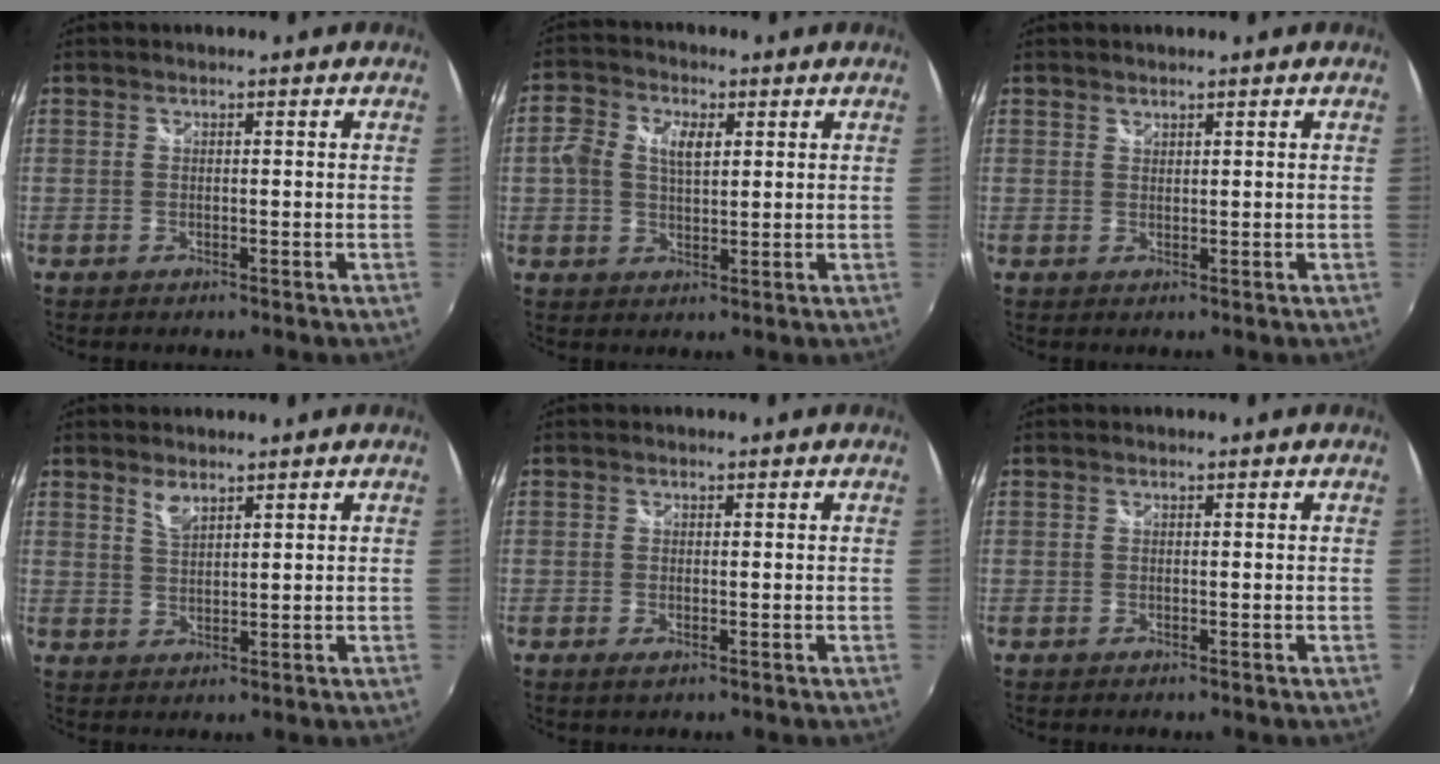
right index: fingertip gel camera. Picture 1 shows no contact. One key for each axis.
{"total": 6.4, "fx": 1.3, "fy": 4.0, "fz": 4.8, "tx": -0.090, "ty": 0.018, "tz": 0.023}
{"total": 0.8, "fx": 0.8, "fy": 0.3, "fz": 0.1, "tx": 0.001, "ty": 0.001, "tz": 0.015}
{"total": 2.9, "fx": 2.2, "fy": 0.9, "fz": 1.6, "tx": -0.029, "ty": -0.002, "tz": 0.038}
{"total": 1.0, "fx": -0.3, "fy": 0.5, "fz": 0.8, "tx": -0.016, "ty": -0.001, "tz": -0.005}
{"total": 0.0}